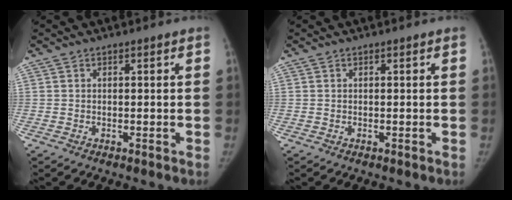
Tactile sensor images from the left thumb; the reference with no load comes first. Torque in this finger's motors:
{"motor_torque": [-0.03, -0.01, 0.14, -0.12, 0.00]}